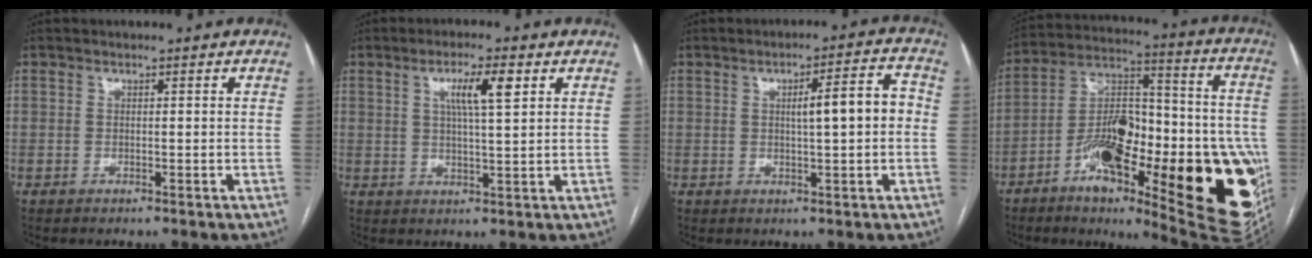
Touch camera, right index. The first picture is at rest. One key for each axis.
{"total": 6.0, "fx": 2.4, "fy": 0.5, "fz": 5.5, "tx": -0.097, "ty": 0.004, "tz": 0.041}
{"total": 6.7, "fx": 0.4, "fy": 1.0, "fz": 6.7, "tx": -0.098, "ty": 0.020, "tz": 0.007}
{"total": 32.9, "fx": -9.6, "fy": 9.3, "fz": 30.1, "tx": -0.355, "ty": 0.000, "tz": -0.123}